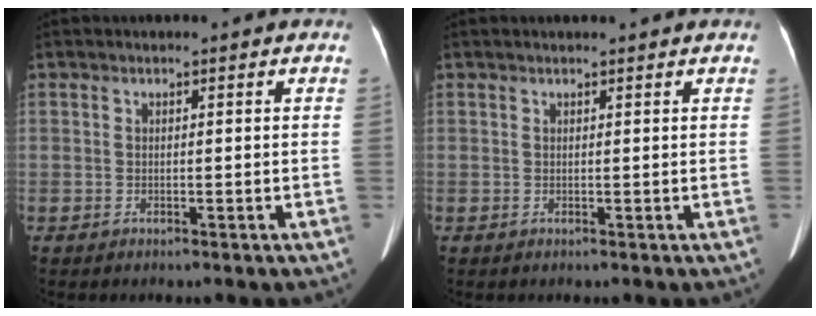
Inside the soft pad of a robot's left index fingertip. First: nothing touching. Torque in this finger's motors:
{"motor_torque": [0.35, -0.39, -0.11, -0.01]}